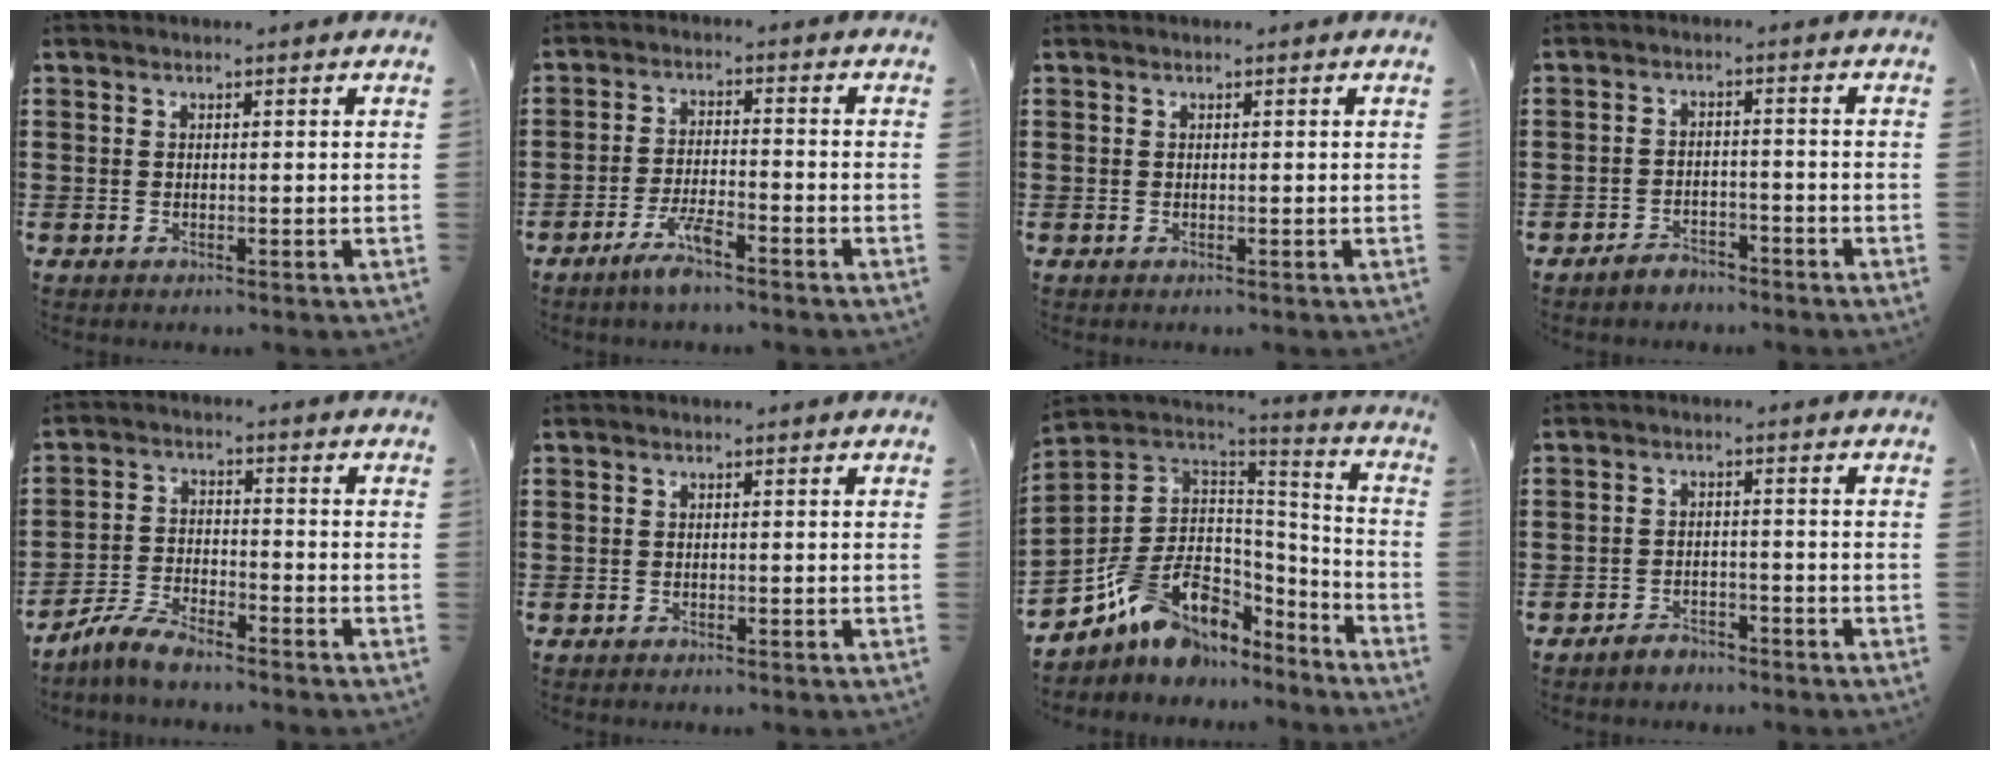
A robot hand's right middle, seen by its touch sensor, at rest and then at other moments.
{"total": 5.3, "force": [-3.8, 0.9, 3.6], "torque": [-0.079, -0.001, -0.072]}
{"total": 0.0}
{"total": 2.9, "force": [-2.8, 0.8, 0.1], "torque": [-0.008, 0.005, -0.059]}
{"total": 5.3, "force": [-5.0, 0.8, 1.9], "torque": [-0.052, 0.000, -0.101]}
{"total": 0.8, "force": [-0.6, 0.5, 0.0], "torque": [0.000, 0.003, -0.016]}
{"total": 10.2, "force": [-5.1, 7.5, 4.7], "torque": [-0.131, 0.007, -0.097]}
{"total": 2.6, "force": [-2.5, 0.8, 0.1], "torque": [-0.008, 0.005, -0.052]}